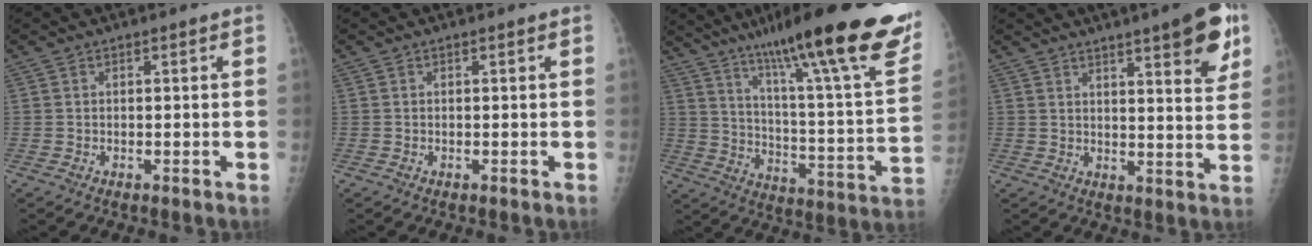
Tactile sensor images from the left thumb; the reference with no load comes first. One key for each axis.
{"total": 0.0}
{"total": 32.3, "fx": 20.7, "fy": 4.6, "fz": 24.4, "tx": -0.309, "ty": -0.057, "tz": 0.307}
{"total": 12.2, "fx": 6.8, "fy": 2.5, "fz": 9.8, "tx": -0.107, "ty": -0.030, "tz": 0.087}